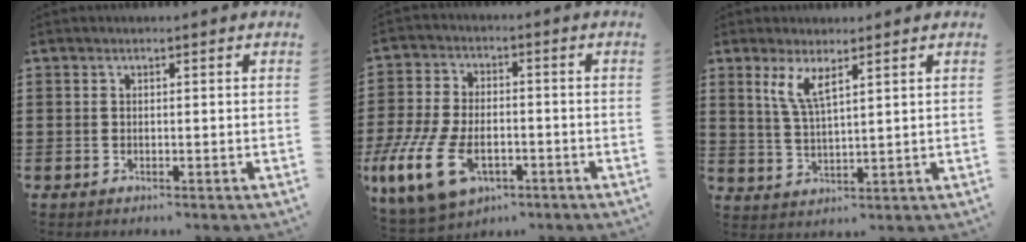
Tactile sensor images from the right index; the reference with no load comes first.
{"total": 9.6, "force": [-3.6, 4.9, 7.5], "torque": [-0.184, -0.008, -0.067]}
{"total": 4.4, "force": [2.6, 0.9, 3.4], "torque": [-0.075, 0.002, 0.046]}